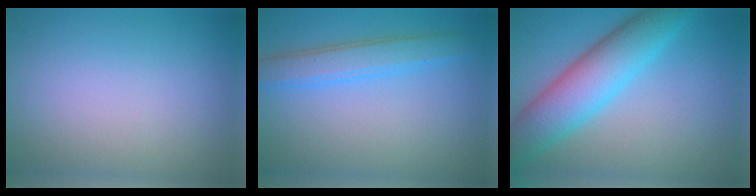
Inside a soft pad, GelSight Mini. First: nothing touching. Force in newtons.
{"total": 4.4, "press": 4.4, "slide": 0.2}
{"total": 7.0, "press": 7.0, "slide": 0.0}